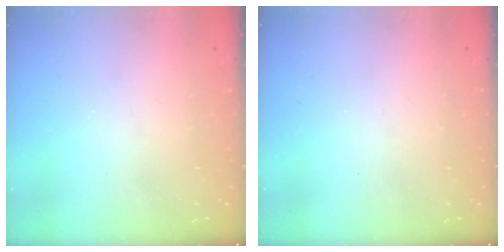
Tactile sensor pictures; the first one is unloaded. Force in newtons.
{"total": 0.0}